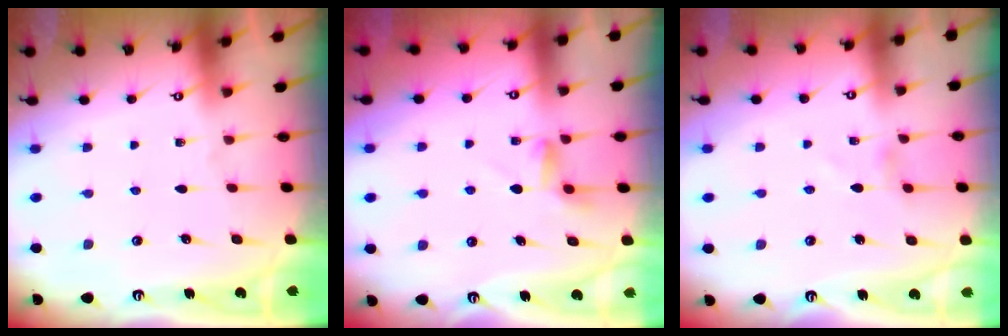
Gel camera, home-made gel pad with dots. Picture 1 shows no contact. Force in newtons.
{"total": 2.6, "press": 2.6, "slide": 0.4}
{"total": 0.0}